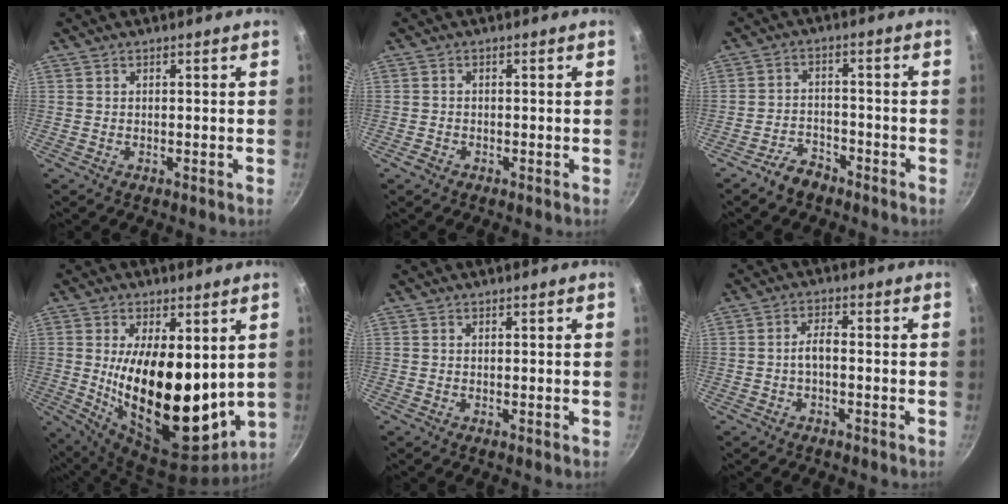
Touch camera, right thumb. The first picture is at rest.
{"total": 1.5, "force": [-1.0, 1.0, 0.5], "torque": [-0.011, 0.009, -0.019]}
{"total": 5.0, "force": [-3.9, 2.7, 1.6], "torque": [-0.022, 0.040, -0.070]}
{"total": 22.2, "force": [2.0, 11.0, 19.2], "torque": [-0.297, -0.045, 0.047]}
{"total": 0.0}
{"total": 3.0, "force": [-1.0, 1.3, 2.6], "torque": [-0.050, 0.020, -0.022]}